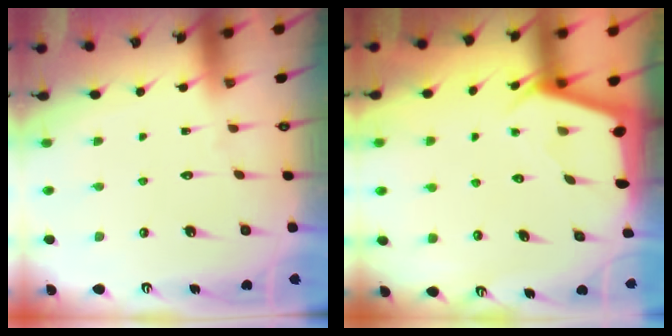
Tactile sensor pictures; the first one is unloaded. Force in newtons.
{"total": 2.5, "press": 2.5, "slide": 0.3}